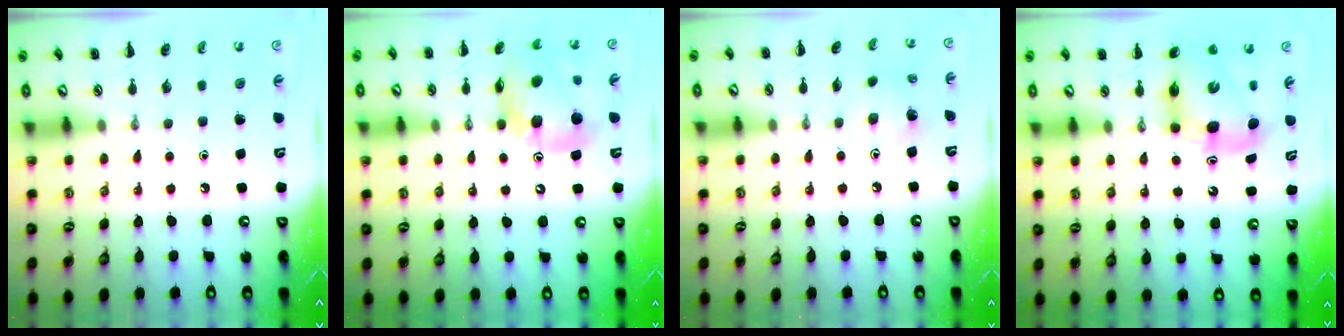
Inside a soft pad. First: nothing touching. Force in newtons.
{"total": 12.2, "press": 11.7, "slide": 3.7}
{"total": 2.5, "press": 2.4, "slide": 0.7}
{"total": 8.8, "press": 8.4, "slide": 2.7}